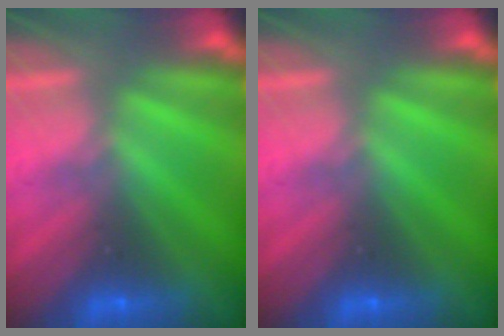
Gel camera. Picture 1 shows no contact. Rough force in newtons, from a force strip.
{"total": 0.0}